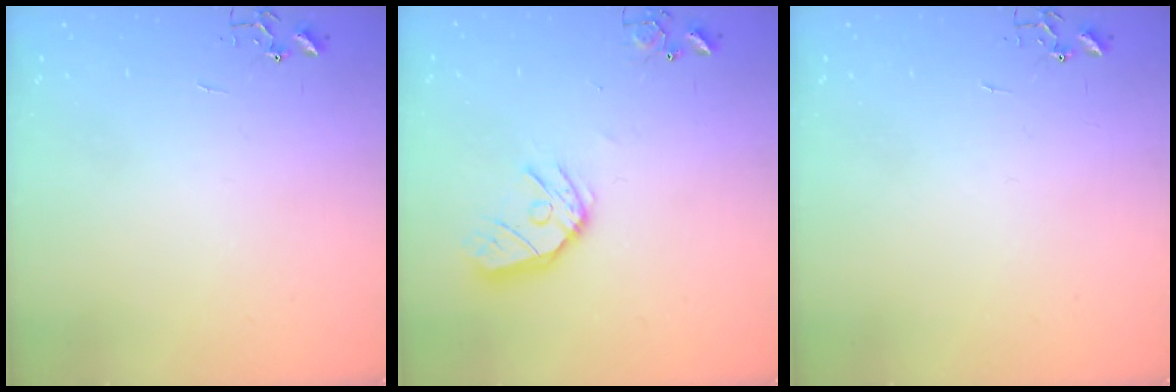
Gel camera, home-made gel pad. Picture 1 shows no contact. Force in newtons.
{"total": 13.2, "press": 13.1, "slide": 1.5}
{"total": 0.0}